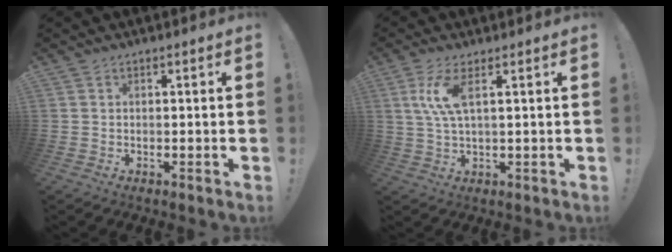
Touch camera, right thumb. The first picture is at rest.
{"total": 7.4, "force": [2.5, 1.8, 6.7], "torque": [-0.136, -0.004, 0.042]}